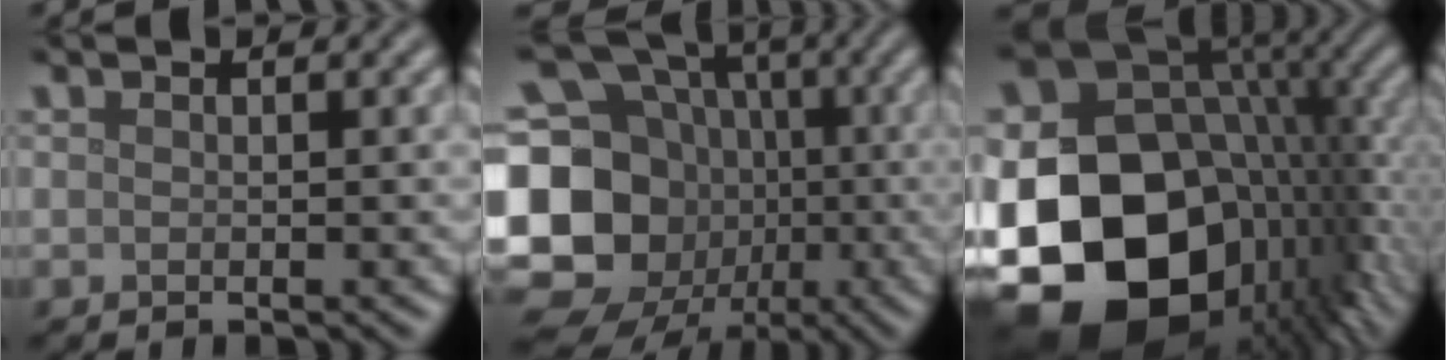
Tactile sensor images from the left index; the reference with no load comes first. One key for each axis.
{"total": 21.5, "fx": -4.0, "fy": 19.1, "fz": 8.9, "tx": -0.213, "ty": 0.000, "tz": -0.110}
{"total": 21.1, "fx": -5.1, "fy": 16.0, "fz": 12.7, "tx": -0.271, "ty": -0.021, "tz": -0.084}